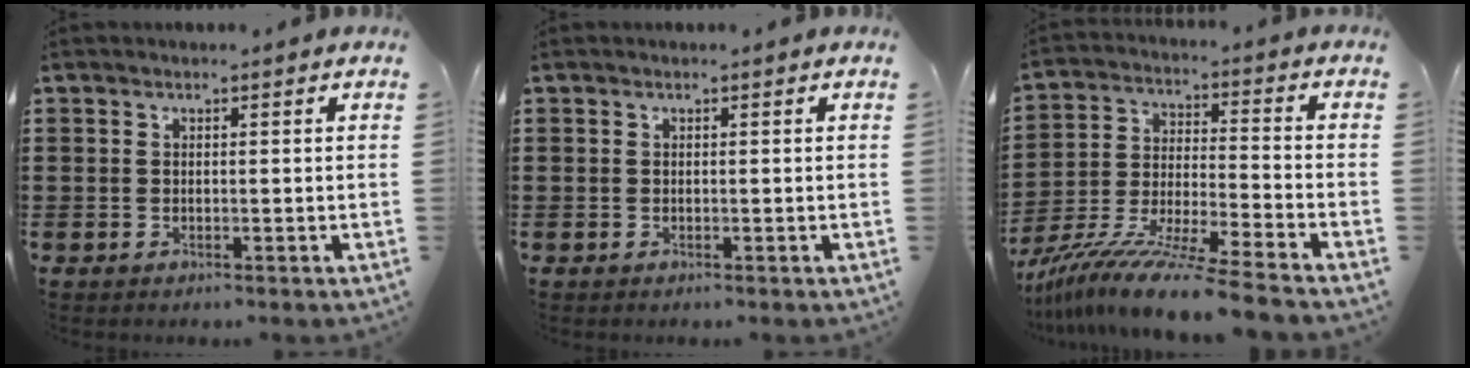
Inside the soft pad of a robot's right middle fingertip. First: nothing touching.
{"total": 0.0}
{"total": 12.0, "force": [-10.6, -0.5, 5.6], "torque": [-0.106, 0.003, -0.208]}